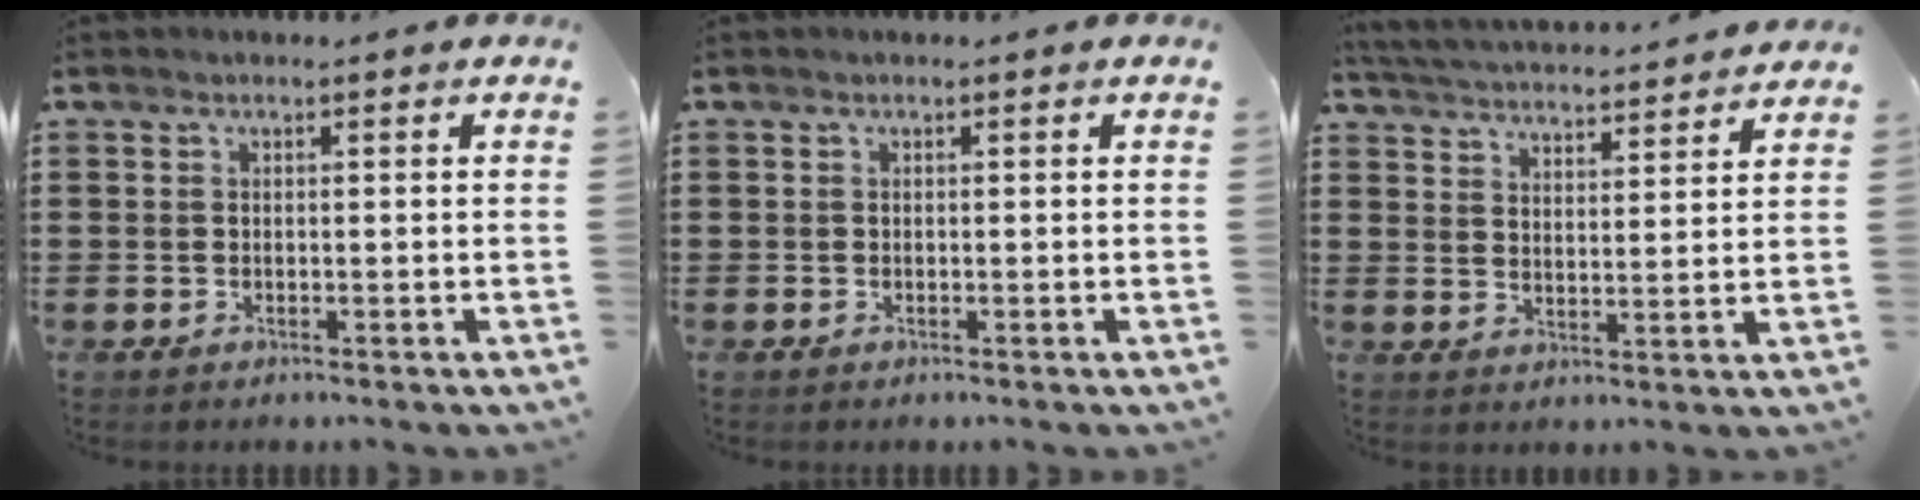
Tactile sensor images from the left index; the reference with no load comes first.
{"total": 0.0}
{"total": 4.0, "force": [4.0, -0.4, 0.1], "torque": [-0.022, -0.031, 0.066]}